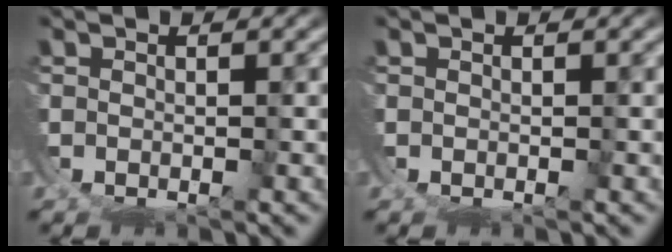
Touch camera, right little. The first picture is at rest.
{"total": 0.0}